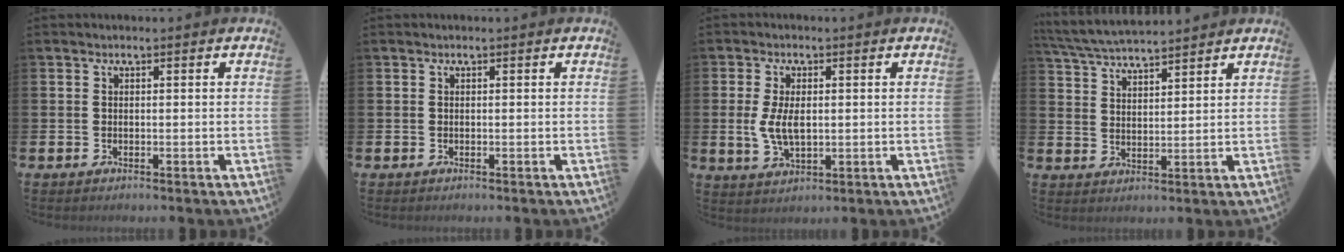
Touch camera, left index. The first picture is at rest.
{"total": 0.0}
{"total": 5.1, "force": [0.3, 2.7, 4.4], "torque": [-0.082, 0.002, 0.001]}
{"total": 5.4, "force": [5.3, 0.3, 1.0], "torque": [-0.044, -0.026, 0.096]}